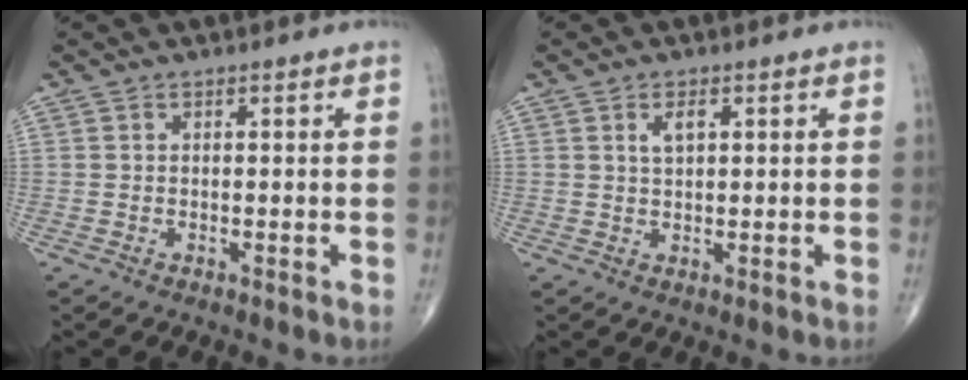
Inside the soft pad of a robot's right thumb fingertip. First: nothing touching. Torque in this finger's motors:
{"motor_torque": [-0.36, 0.52, 0.39, 0.13, -0.03]}